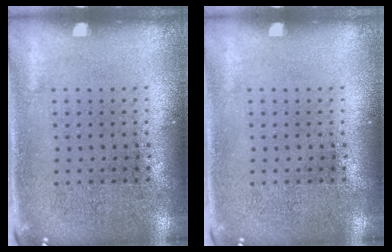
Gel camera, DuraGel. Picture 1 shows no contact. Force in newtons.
{"total": 0.0}